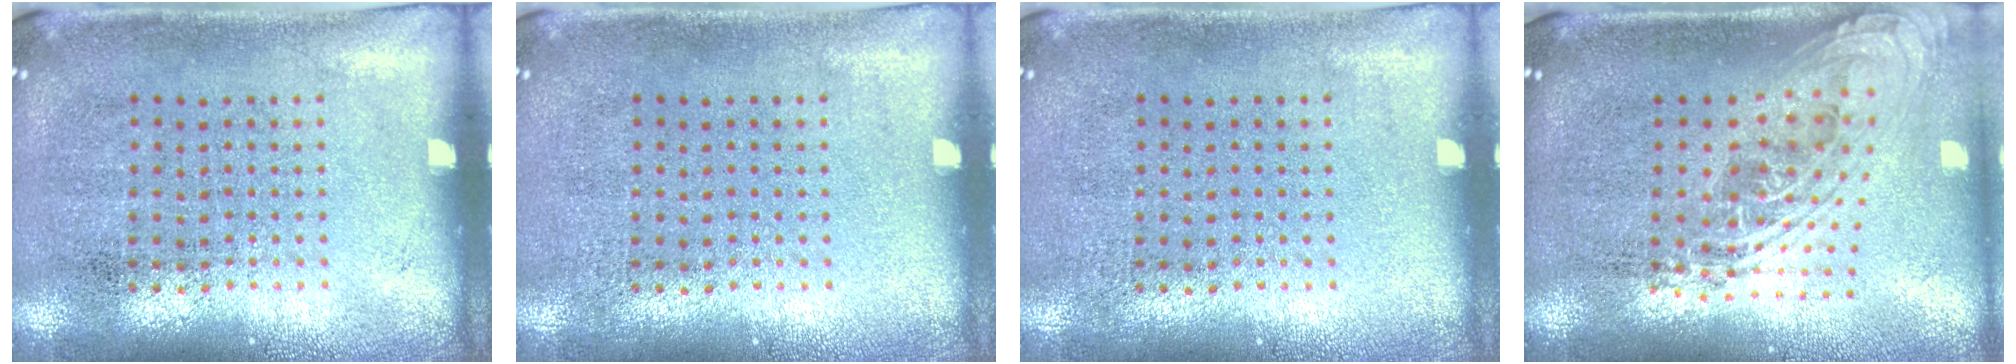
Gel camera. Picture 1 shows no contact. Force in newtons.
{"total": 0.0}
{"total": 0.0}
{"total": 2.2, "press": 1.6, "slide": 1.4}